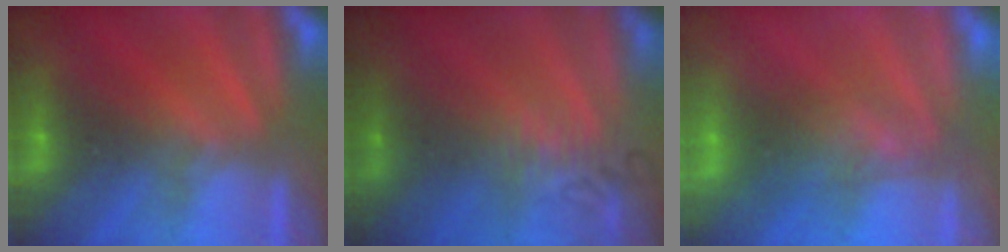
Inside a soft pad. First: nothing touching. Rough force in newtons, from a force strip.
{"total": 2.4}
{"total": 2.5}